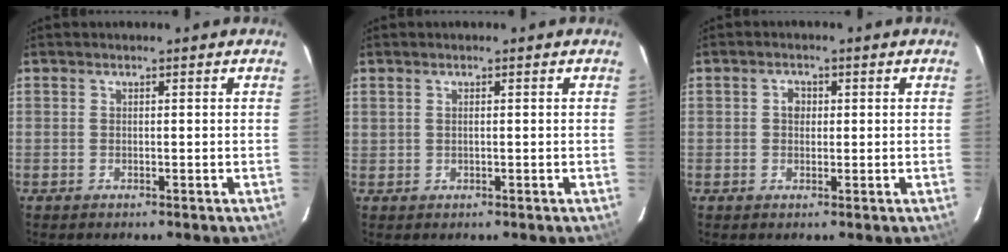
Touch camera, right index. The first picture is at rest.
{"total": 0.7, "force": [0.2, 0.2, 0.6], "torque": [-0.013, 0.003, 0.004]}
{"total": 2.0, "force": [0.2, 1.8, 0.9], "torque": [-0.014, 0.007, 0.002]}